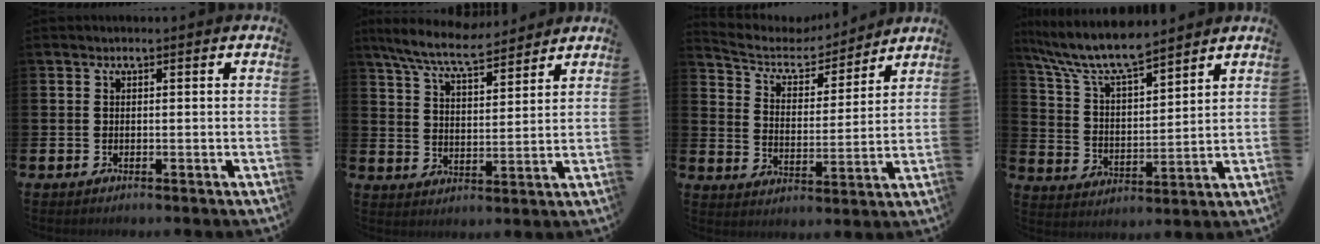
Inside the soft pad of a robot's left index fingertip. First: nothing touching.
{"total": 7.9, "force": [7.2, 1.1, 2.9], "torque": [-0.086, -0.032, 0.130]}
{"total": 6.1, "force": [5.5, 2.2, 1.2], "torque": [-0.063, -0.047, 0.092]}
{"total": 8.5, "force": [7.7, 1.4, 3.4], "torque": [-0.098, -0.040, 0.137]}